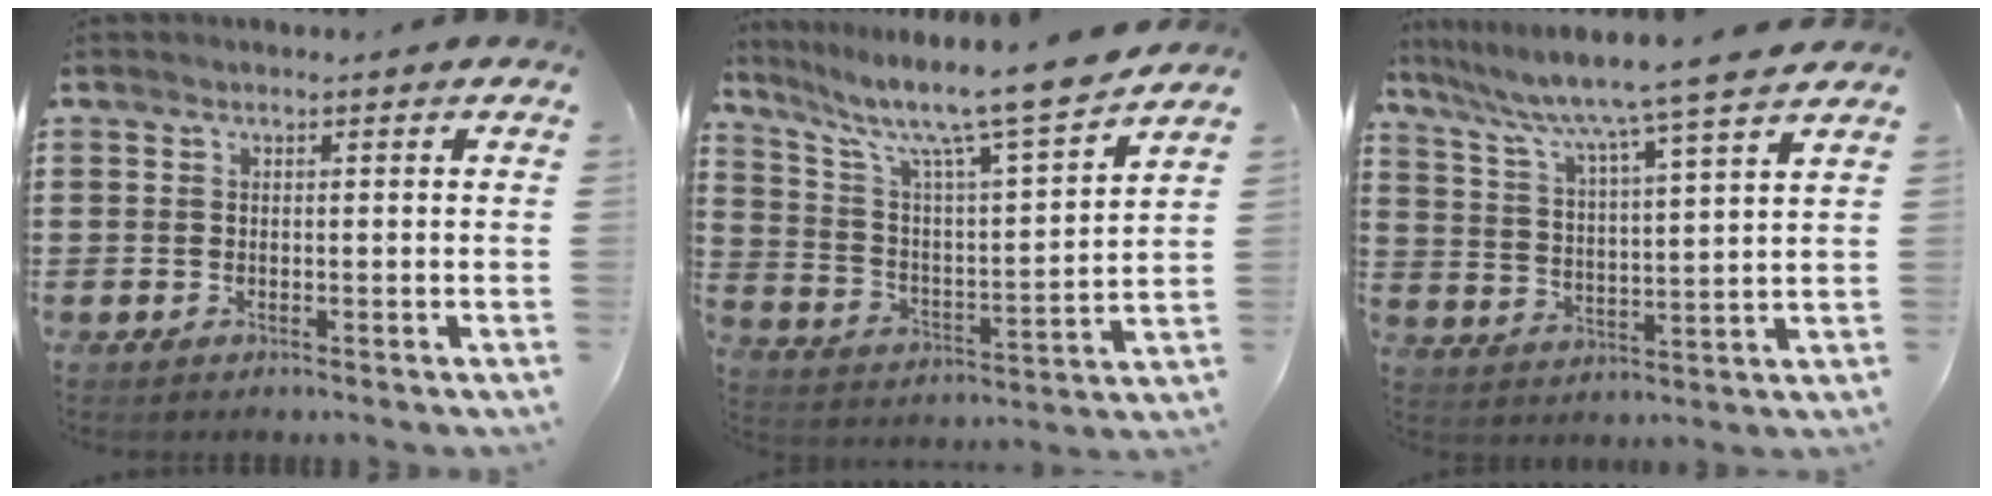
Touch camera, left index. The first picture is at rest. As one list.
[{"total": 11.0, "force": [9.2, 0.5, 5.9], "torque": [-0.135, -0.070, 0.145]}, {"total": 6.9, "force": [6.0, -1.0, 3.3], "torque": [-0.089, -0.047, 0.092]}]